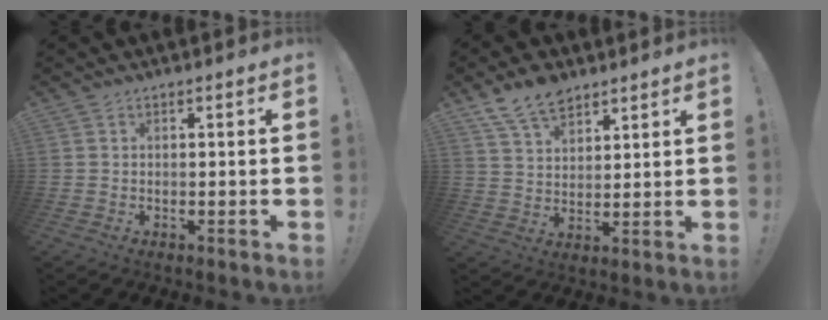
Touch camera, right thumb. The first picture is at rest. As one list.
[{"total": 10.2, "force": [7.7, 5.2, 4.2], "torque": [-0.076, -0.040, 0.148]}]